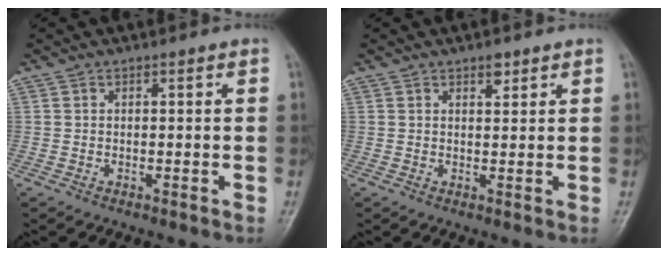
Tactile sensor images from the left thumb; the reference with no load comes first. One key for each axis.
{"total": 1.9, "fx": 1.4, "fy": 0.8, "fz": 1.1, "tx": -0.009, "ty": -0.008, "tz": 0.021}